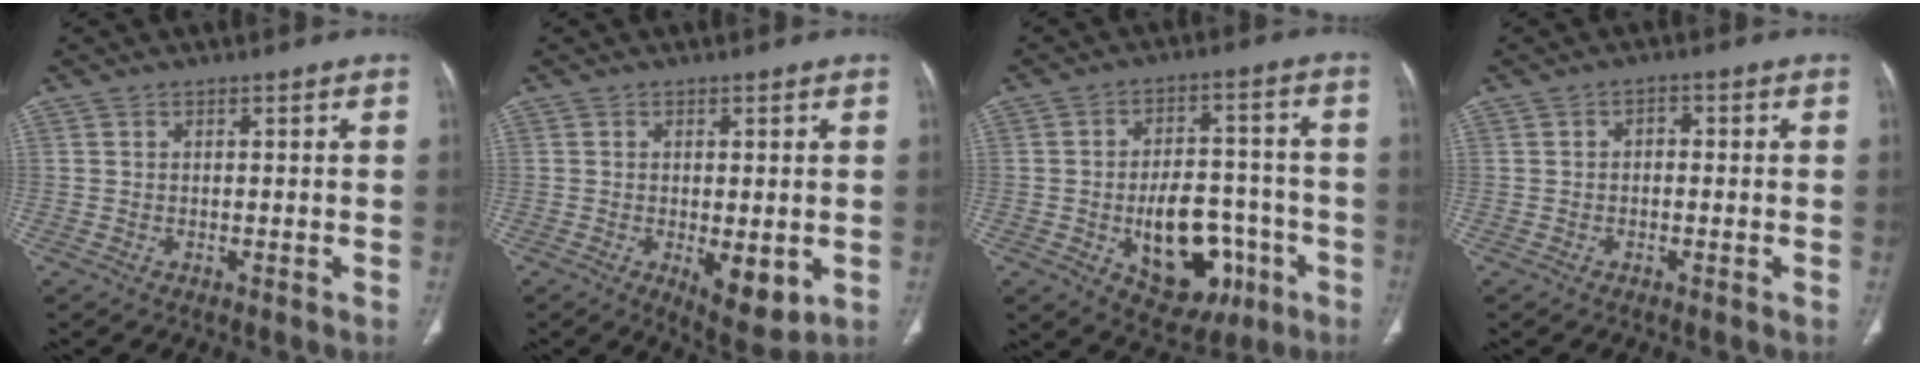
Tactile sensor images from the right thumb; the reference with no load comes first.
{"total": 7.3, "force": [-1.6, 3.0, 6.5], "torque": [-0.089, -0.020, -0.015]}
{"total": 16.6, "force": [-5.3, 10.0, 12.1], "torque": [-0.137, 0.038, -0.061]}
{"total": 1.8, "force": [-0.1, 1.2, 1.3], "torque": [-0.011, 0.008, -0.007]}